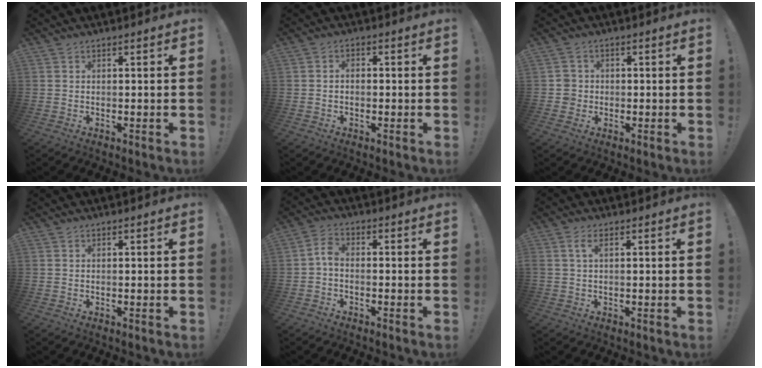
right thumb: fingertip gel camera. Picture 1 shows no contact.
{"total": 2.0, "force": [-0.7, 1.2, 1.4], "torque": [-0.027, 0.006, -0.013]}
{"total": 4.0, "force": [-0.5, 3.8, 1.0], "torque": [-0.010, 0.009, -0.007]}
{"total": 0.0}
{"total": 3.8, "force": [-1.3, 2.0, 3.0], "torque": [-0.062, 0.012, -0.023]}
{"total": 2.5, "force": [0.7, 0.7, 2.3], "torque": [-0.049, 0.004, 0.012]}